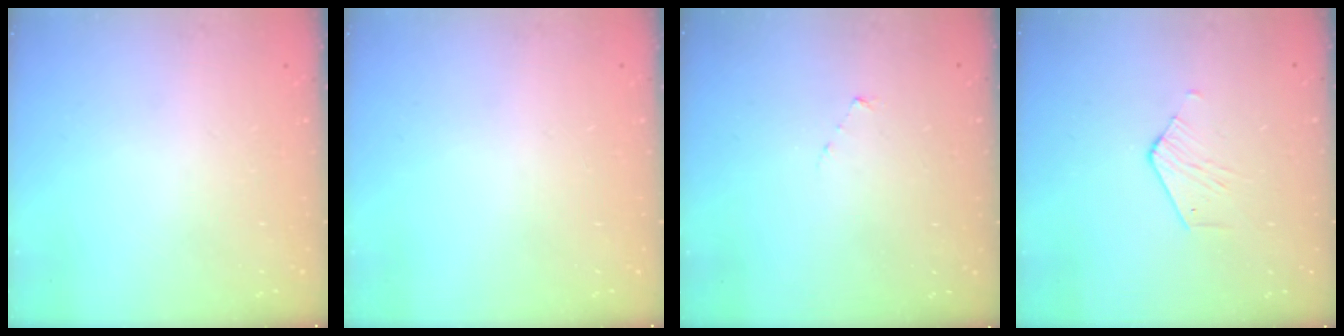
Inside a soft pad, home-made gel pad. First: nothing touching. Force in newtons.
{"total": 0.0}
{"total": 2.7, "press": 2.7, "slide": 0.3}
{"total": 2.6, "press": 2.6, "slide": 0.2}